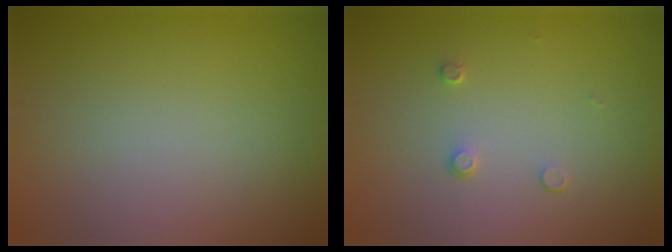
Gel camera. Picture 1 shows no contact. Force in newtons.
{"total": 0.9, "press": 0.6, "slide": 0.6}